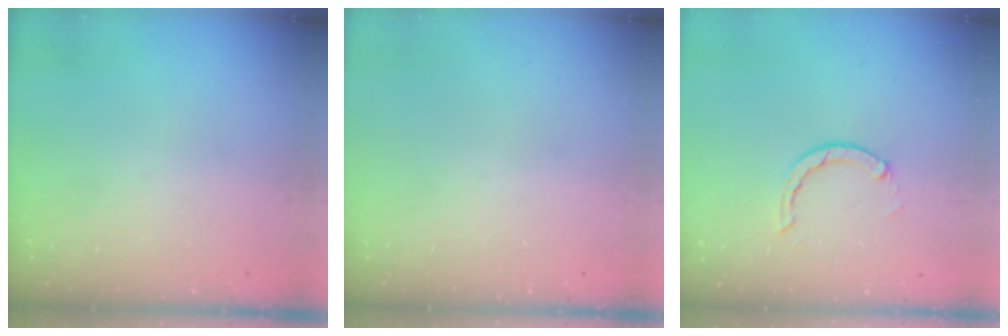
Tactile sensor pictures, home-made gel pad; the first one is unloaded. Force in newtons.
{"total": 0.0}
{"total": 2.8, "press": 2.7, "slide": 0.4}